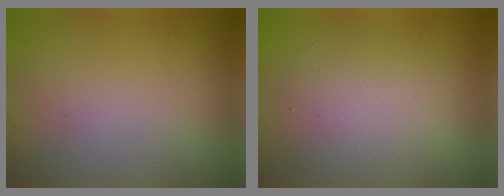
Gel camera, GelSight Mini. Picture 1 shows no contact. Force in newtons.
{"total": 4.8, "press": 4.8, "slide": 0.3}